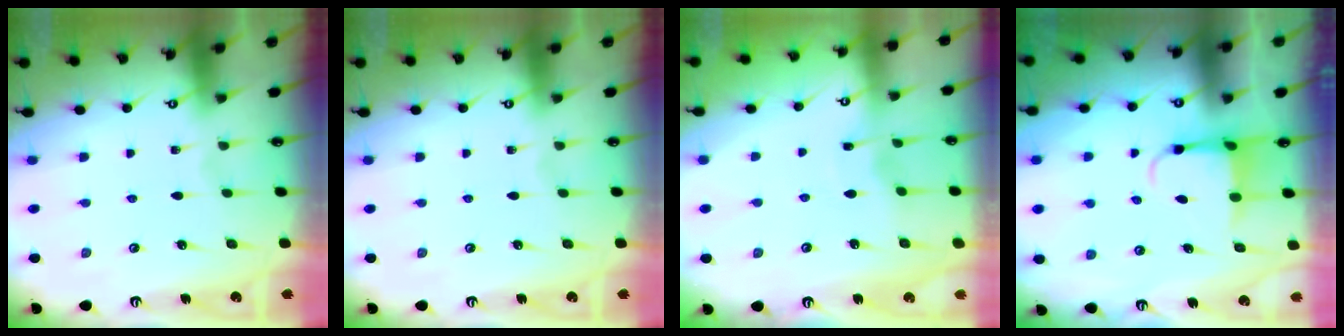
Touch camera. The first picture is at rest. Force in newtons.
{"total": 0.0}
{"total": 2.9, "press": 2.9, "slide": 0.1}
{"total": 4.0, "press": 3.8, "slide": 1.2}